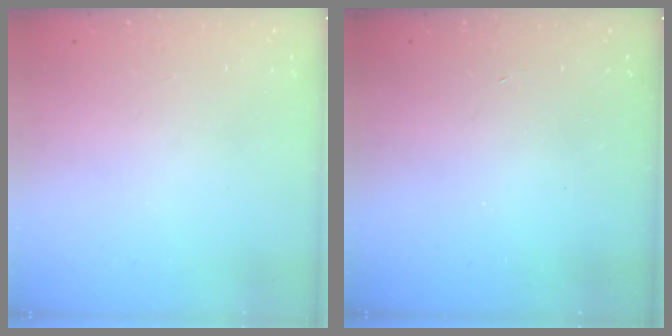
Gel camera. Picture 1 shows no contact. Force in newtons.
{"total": 3.4, "press": 3.4, "slide": 0.3}